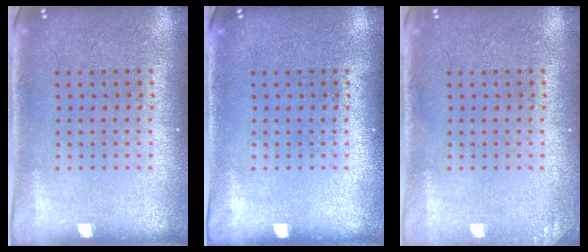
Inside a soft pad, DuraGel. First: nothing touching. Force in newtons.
{"total": 0.0}
{"total": 0.9, "press": 0.9, "slide": 0.2}